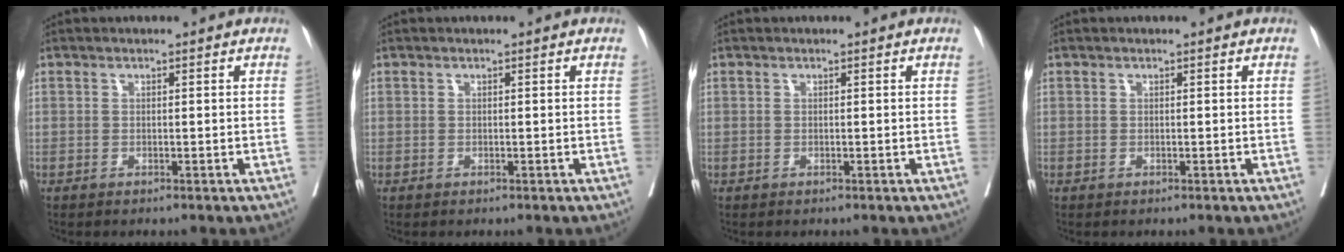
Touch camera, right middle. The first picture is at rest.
{"total": 0.0}
{"total": 0.0}
{"total": 0.0}